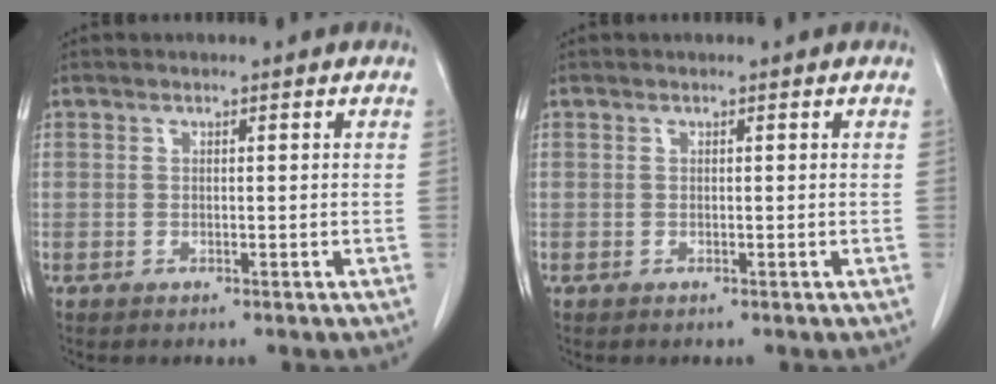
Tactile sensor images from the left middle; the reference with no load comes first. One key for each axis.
{"total": 0.0}